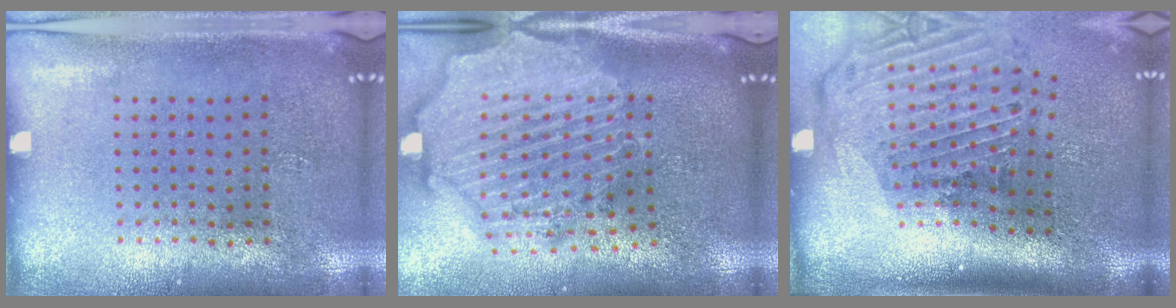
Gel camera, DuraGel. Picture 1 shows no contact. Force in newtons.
{"total": 3.5, "press": 3.0, "slide": 1.9}
{"total": 3.0, "press": 2.1, "slide": 2.2}